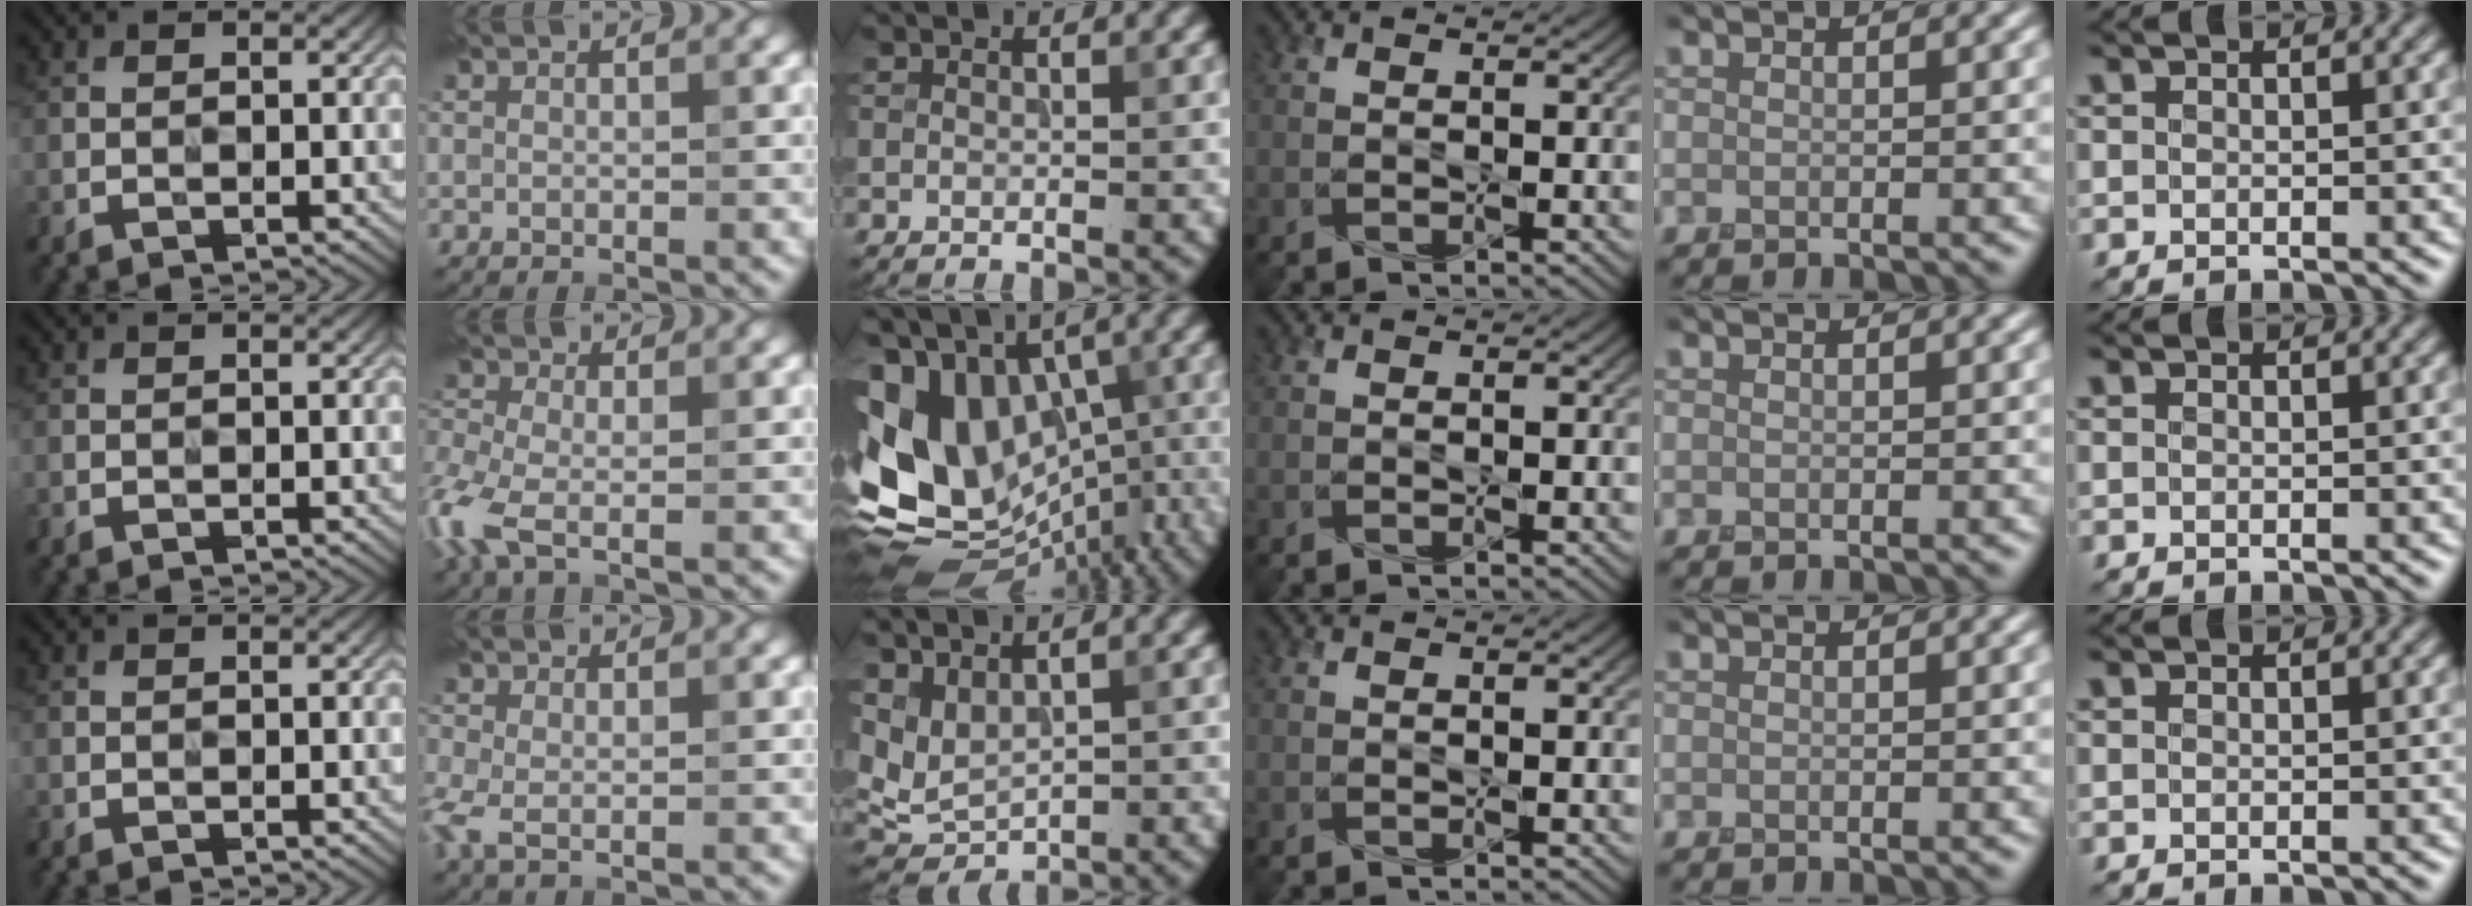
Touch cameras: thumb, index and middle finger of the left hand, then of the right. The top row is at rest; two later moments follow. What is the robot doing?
{"motion": "press", "object": "button"}